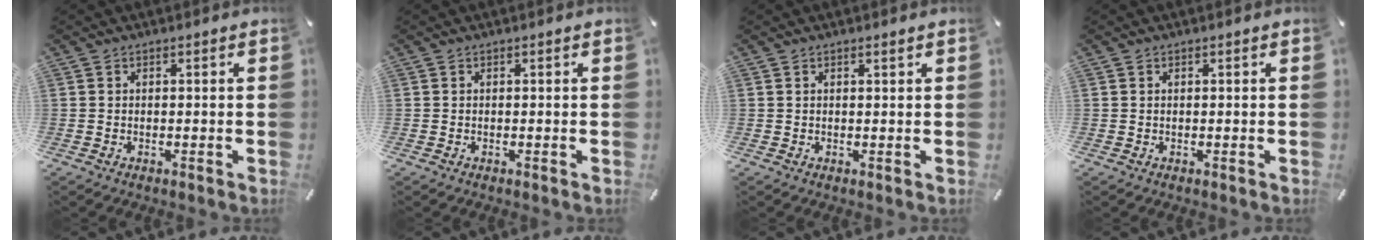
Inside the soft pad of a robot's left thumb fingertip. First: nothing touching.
{"total": 0.0}
{"total": 0.8, "force": [0.5, 0.2, 0.6], "torque": [-0.011, 0.000, 0.009]}
{"total": 0.0}